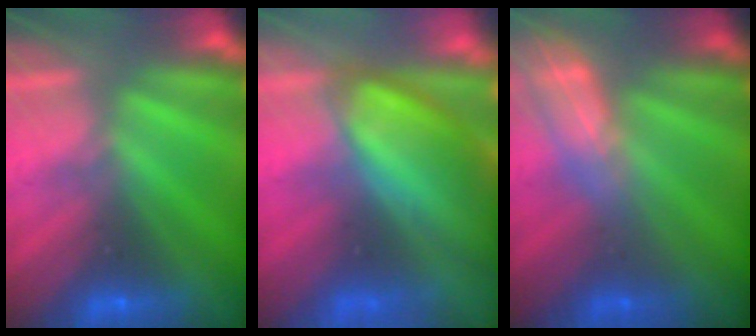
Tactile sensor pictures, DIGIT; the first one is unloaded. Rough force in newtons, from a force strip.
{"total": 8.9}
{"total": 2.4}